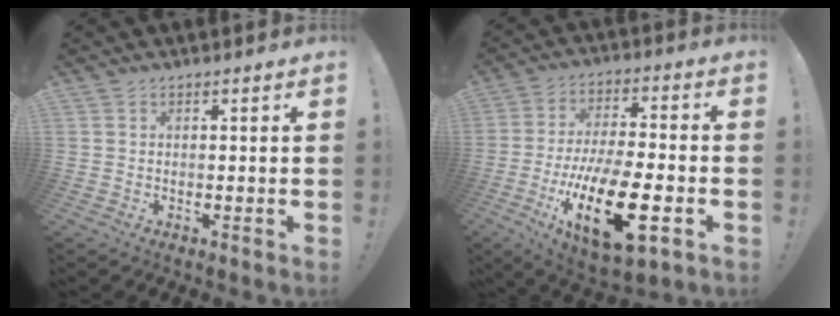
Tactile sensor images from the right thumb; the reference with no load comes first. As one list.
[{"total": 22.1, "force": [-7.9, 8.4, 18.8], "torque": [-0.340, 0.031, -0.120]}]